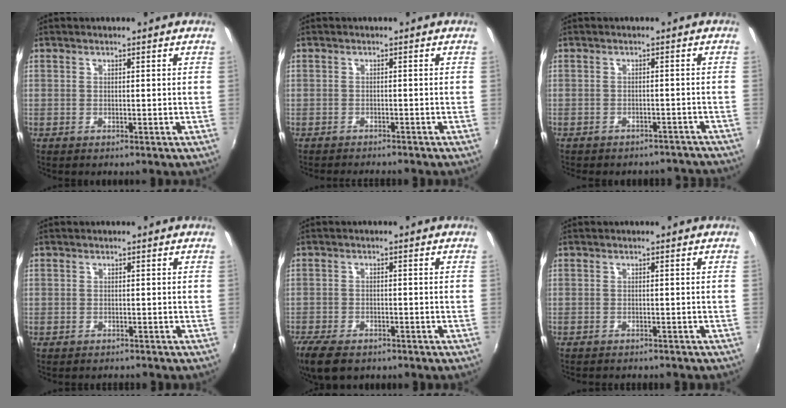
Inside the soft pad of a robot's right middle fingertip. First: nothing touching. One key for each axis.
{"total": 2.8, "fx": -2.6, "fy": 1.0, "fz": 0.5, "tx": -0.020, "ty": 0.000, "tz": -0.043}
{"total": 9.3, "fx": -8.4, "fy": 3.4, "fz": 2.0, "tx": -0.044, "ty": 0.011, "tz": -0.092}
{"total": 1.6, "fx": -1.1, "fy": 1.1, "fz": -0.1, "tx": -0.004, "ty": 0.006, "tz": -0.016}
{"total": 7.8, "fx": -5.8, "fy": 3.3, "fz": 4.1, "tx": -0.107, "ty": -0.025, "tz": -0.107}
{"total": 3.2, "fx": -3.0, "fy": 0.7, "fz": 1.0, "tx": -0.024, "ty": -0.010, "tz": -0.043}